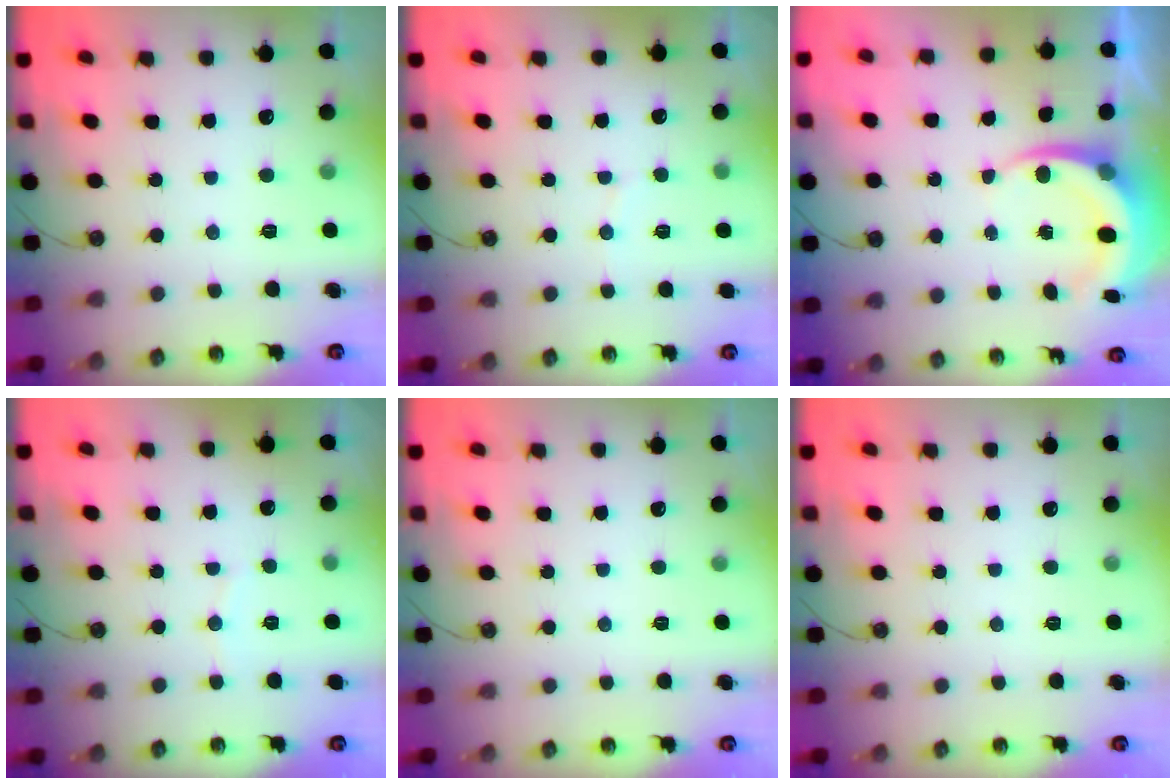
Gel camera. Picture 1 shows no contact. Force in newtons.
{"total": 2.7, "press": 2.4, "slide": 1.2}
{"total": 7.5, "press": 7.3, "slide": 1.8}
{"total": 3.2, "press": 3.2, "slide": 0.4}
{"total": 0.0}
{"total": 0.0}